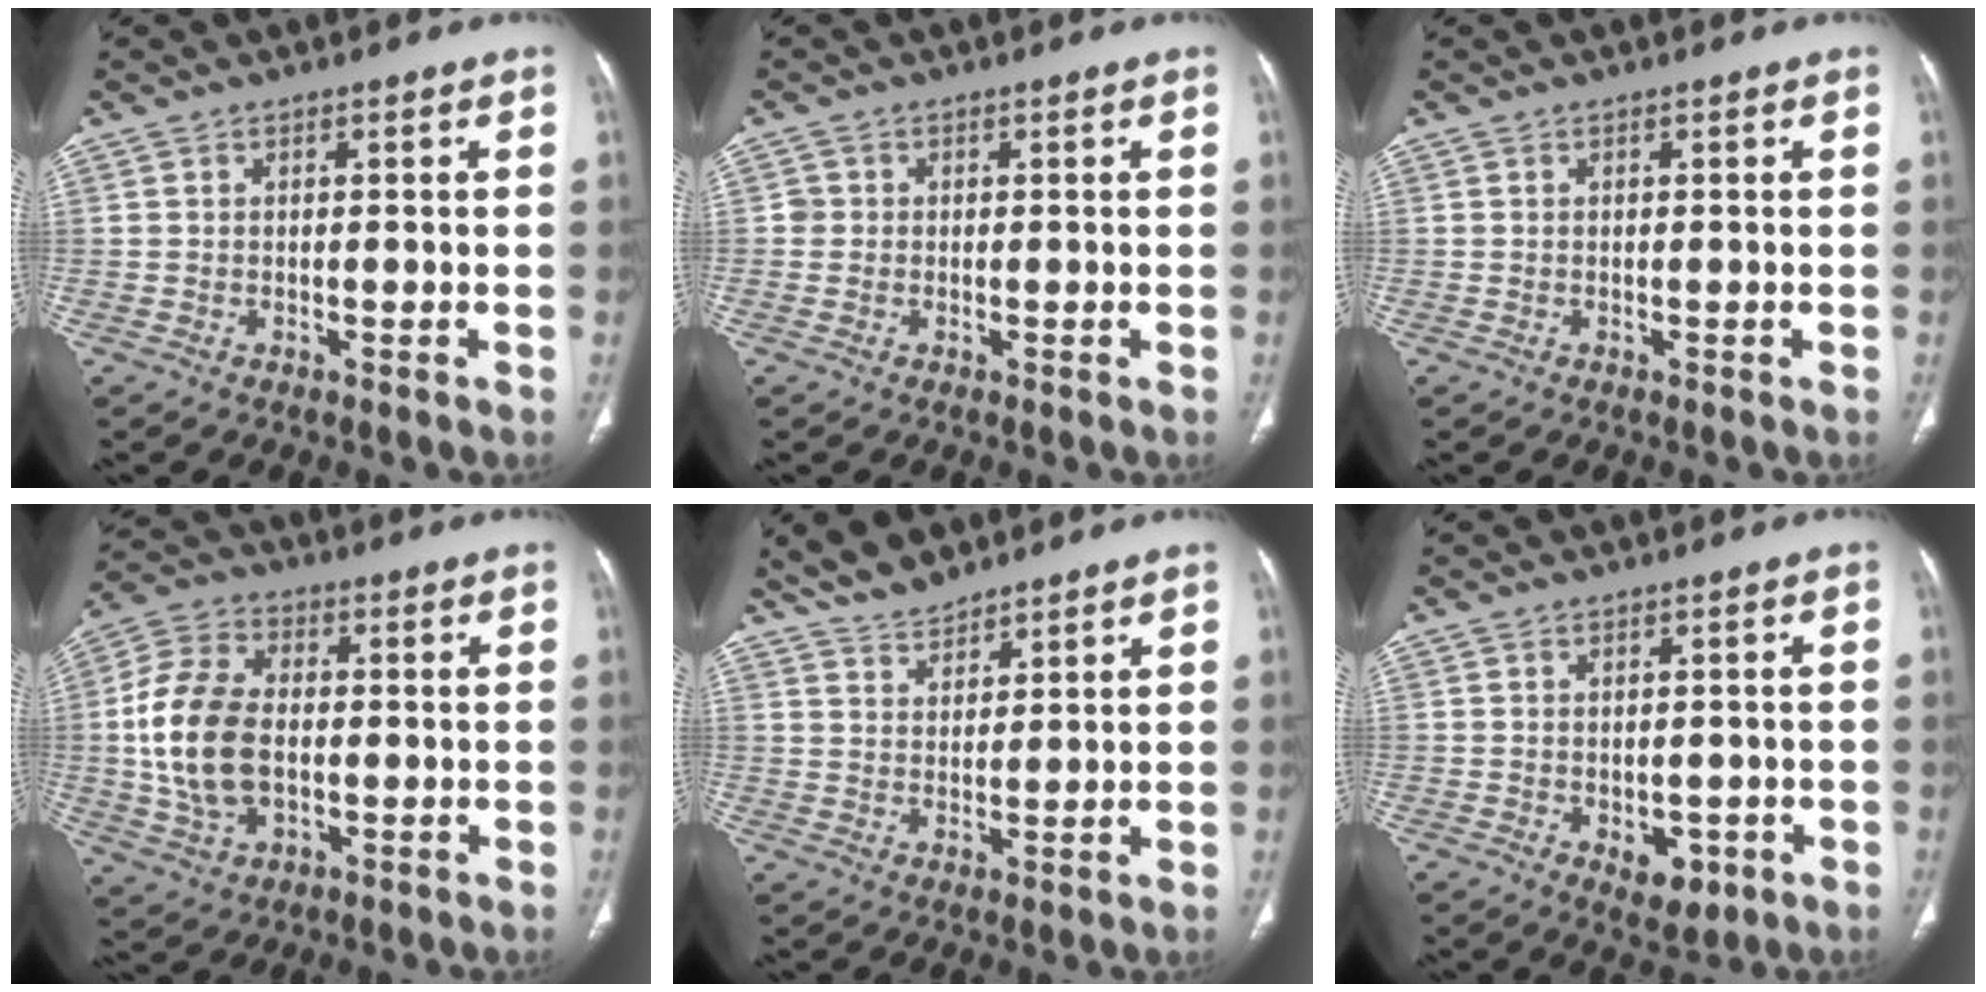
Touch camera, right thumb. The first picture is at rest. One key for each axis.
{"total": 1.3, "fx": 0.0, "fy": 1.3, "fz": 0.2, "tx": 0.005, "ty": 0.004, "tz": -0.001}
{"total": 0.0}
{"total": 15.1, "fx": -0.5, "fy": 9.6, "fz": 11.6, "tx": -0.226, "ty": 0.013, "tz": -0.005}
{"total": 6.3, "fx": 5.6, "fy": 2.0, "fz": 1.9, "tx": -0.027, "ty": -0.024, "tz": 0.111}
{"total": 4.9, "fx": -1.5, "fy": 3.2, "fz": 3.4, "tx": -0.028, "ty": 0.000, "tz": -0.007}